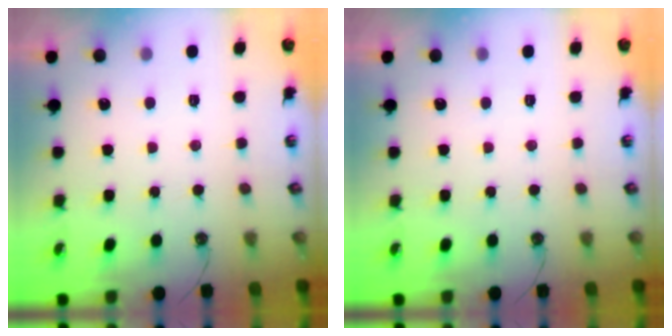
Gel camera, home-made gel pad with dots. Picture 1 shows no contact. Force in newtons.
{"total": 0.0}